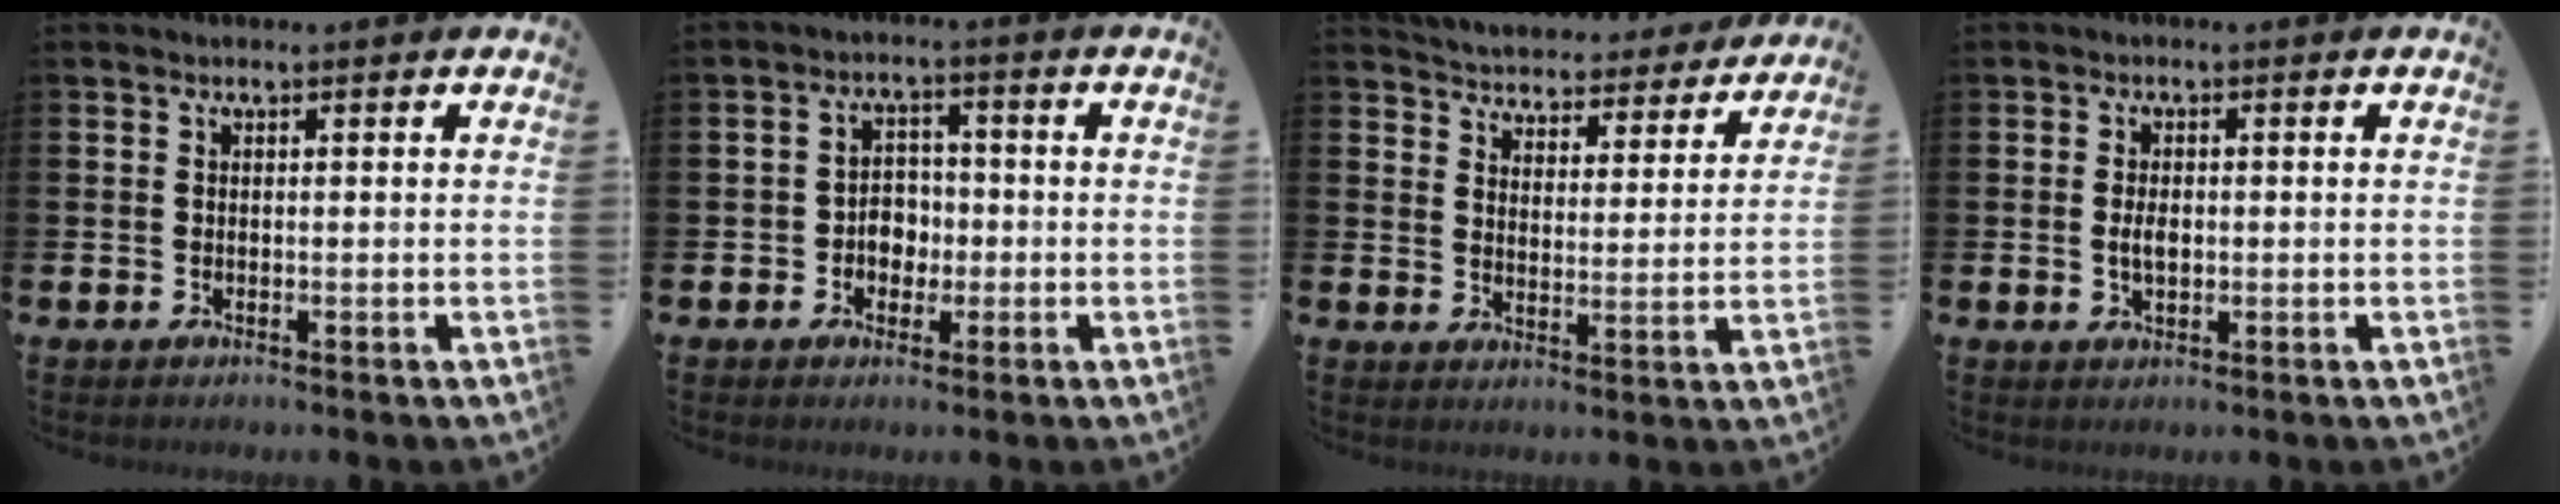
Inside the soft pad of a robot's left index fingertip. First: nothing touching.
{"total": 3.5, "force": [-0.9, 3.0, 1.5], "torque": [-0.031, 0.007, -0.025]}
{"total": 4.8, "force": [4.8, 0.9, -0.2], "torque": [-0.019, -0.041, 0.079]}
{"total": 2.6, "force": [-0.1, 1.4, 2.2], "torque": [-0.035, 0.001, -0.004]}